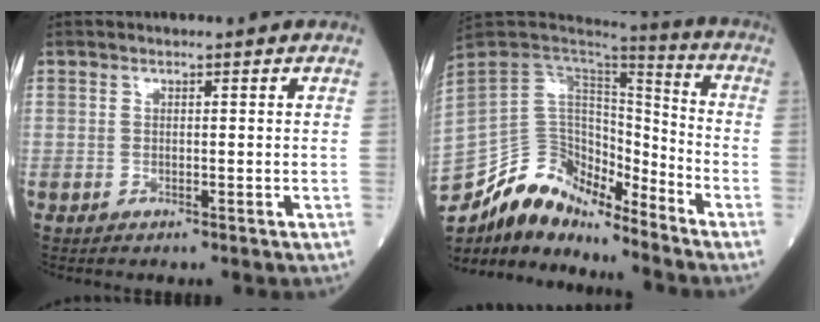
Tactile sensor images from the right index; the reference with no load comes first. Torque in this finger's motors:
{"motor_torque": [0.59, -0.89, -1.06, -0.21]}